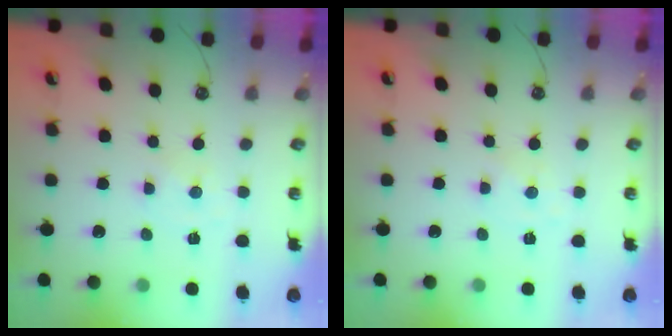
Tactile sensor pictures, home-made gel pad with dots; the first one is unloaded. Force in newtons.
{"total": 1.3, "press": 1.3, "slide": 0.2}